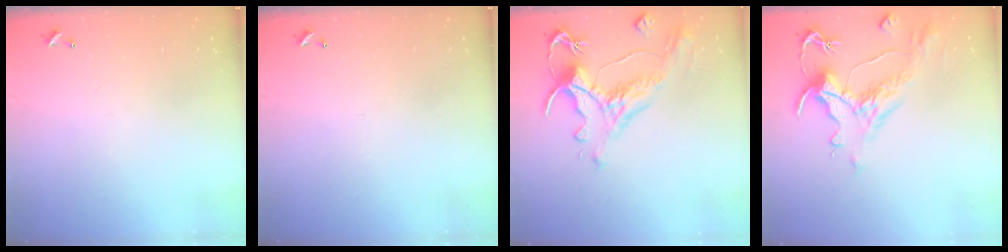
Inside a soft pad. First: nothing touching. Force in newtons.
{"total": 0.0}
{"total": 1.8, "press": 0.9, "slide": 1.5}
{"total": 2.0, "press": 1.5, "slide": 1.4}